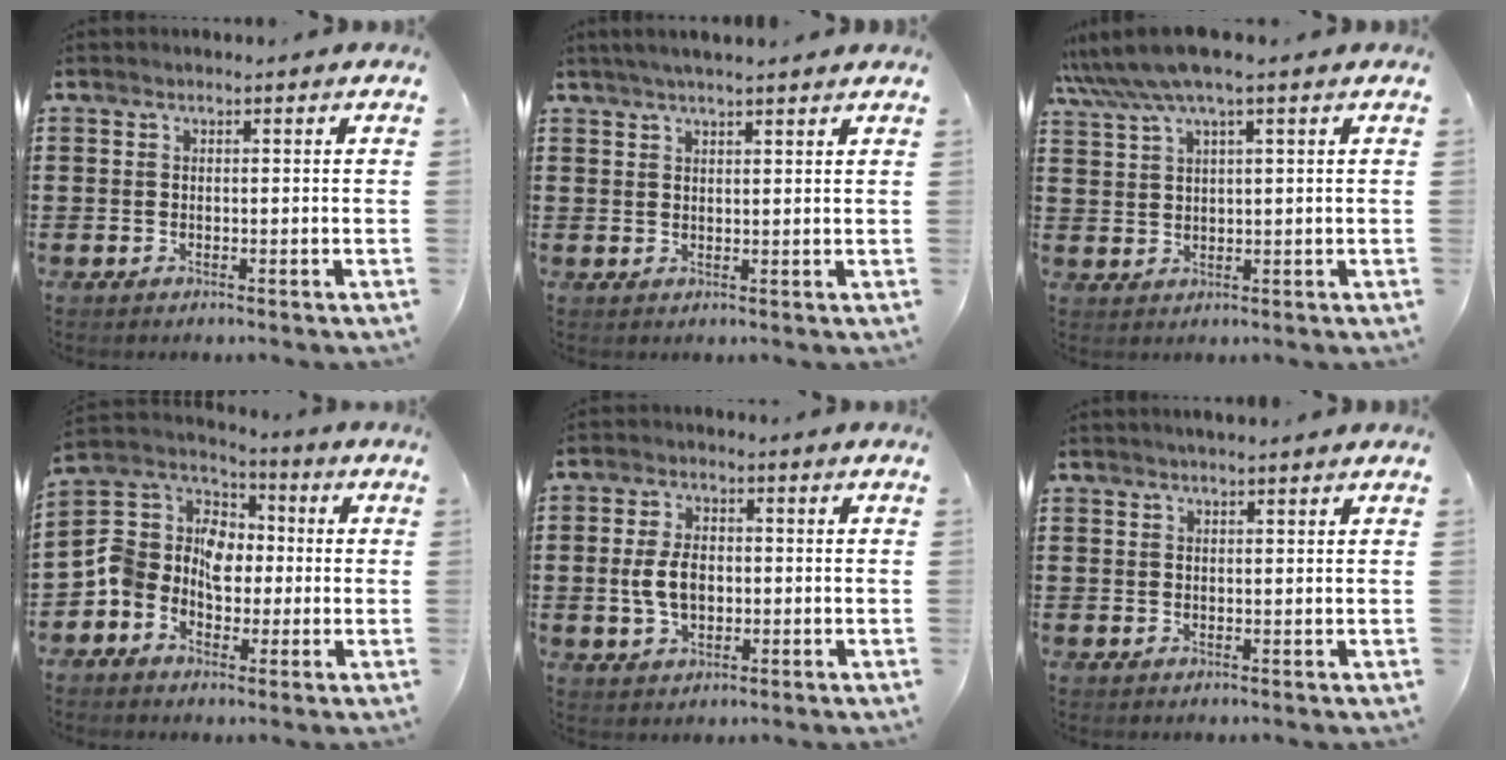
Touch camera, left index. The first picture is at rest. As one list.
[{"total": 2.6, "force": [2.2, 0.0, 1.3], "torque": [-0.029, 0.004, 0.041]}, {"total": 5.6, "force": [3.9, 0.4, 4.1], "torque": [-0.096, -0.005, 0.066]}, {"total": 9.5, "force": [-2.1, 8.0, 4.6], "torque": [-0.130, 0.016, -0.047]}, {"total": 5.8, "force": [-0.3, 3.6, 4.6], "torque": [-0.109, 0.003, -0.011]}, {"total": 1.4, "force": [1.2, 0.0, 0.7], "torque": [-0.014, 0.001, 0.022]}]